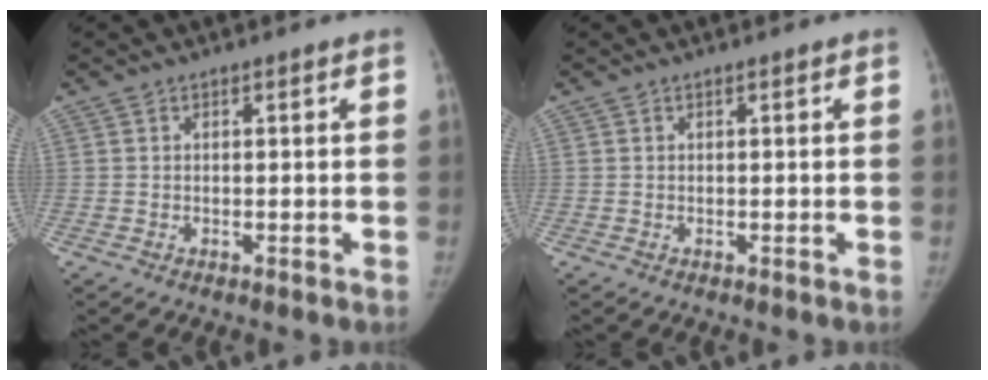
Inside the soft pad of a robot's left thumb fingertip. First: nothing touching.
{"total": 0.0}